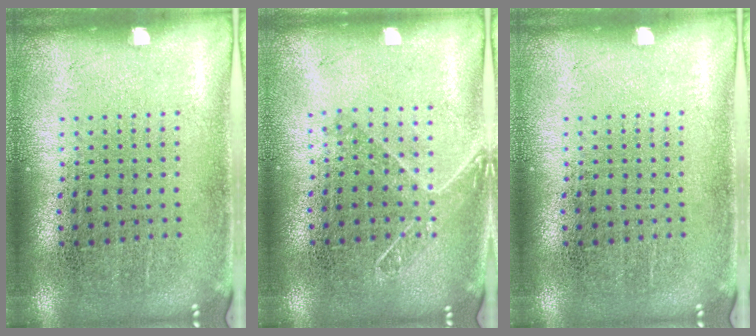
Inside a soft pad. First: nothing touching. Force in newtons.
{"total": 1.4, "press": 1.1, "slide": 0.8}
{"total": 0.0}